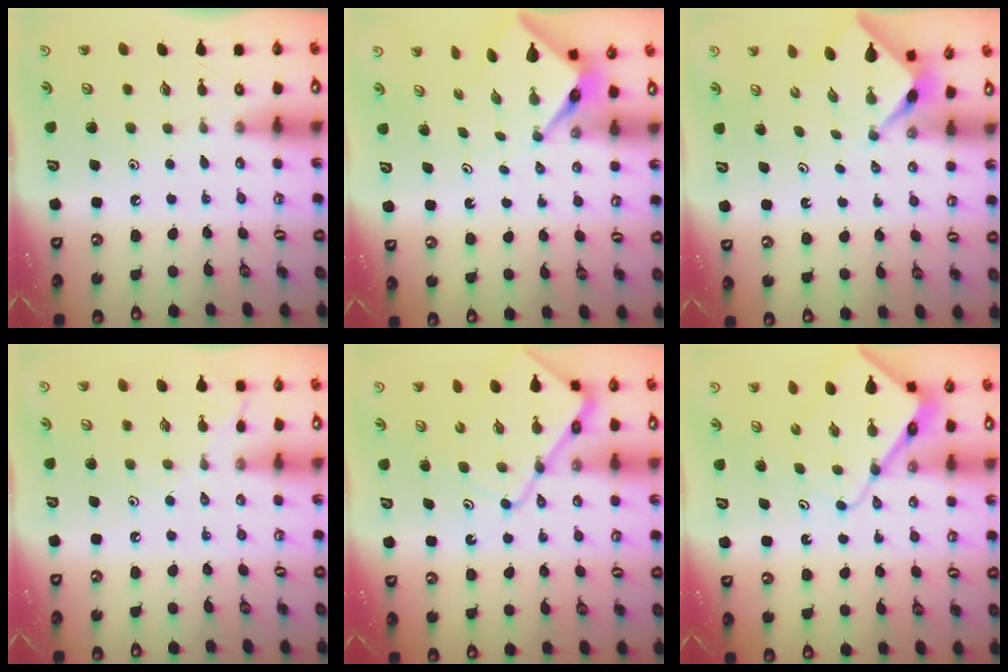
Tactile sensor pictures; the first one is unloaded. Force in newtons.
{"total": 4.0, "press": 4.0, "slide": 0.2}
{"total": 2.3, "press": 2.3, "slide": 0.3}
{"total": 3.8, "press": 3.7, "slide": 0.5}
{"total": 12.9, "press": 12.8, "slide": 1.4}
{"total": 9.1, "press": 9.1, "slide": 0.7}